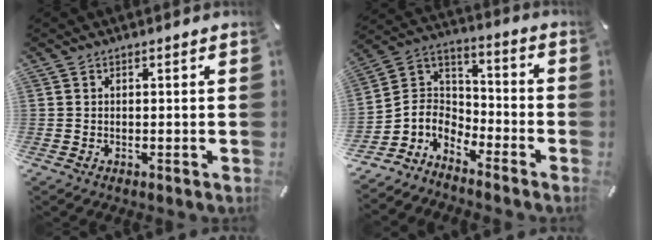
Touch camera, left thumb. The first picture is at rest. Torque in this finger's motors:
{"motor_torque": [-0.77, 1.52, 0.40, 1.13, 0.01]}